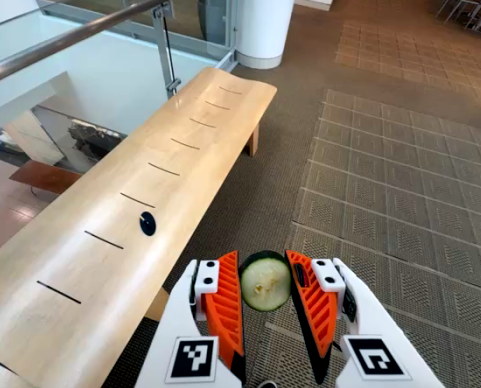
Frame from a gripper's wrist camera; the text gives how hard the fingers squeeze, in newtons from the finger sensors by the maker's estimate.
{"total": 8.7, "left": 8.8, "right": 8.6}